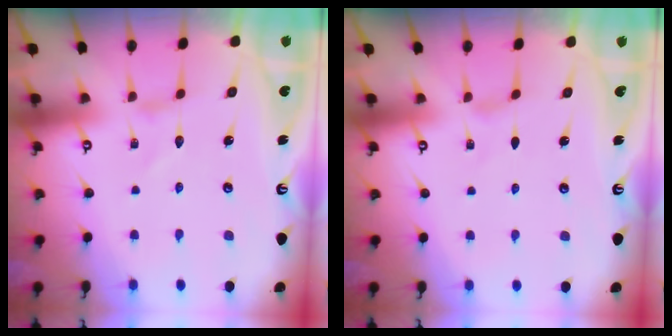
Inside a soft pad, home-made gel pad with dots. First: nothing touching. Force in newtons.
{"total": 0.0}